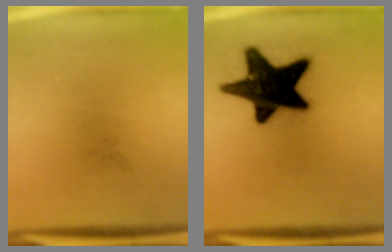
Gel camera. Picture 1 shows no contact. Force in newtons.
{"total": 19.0}